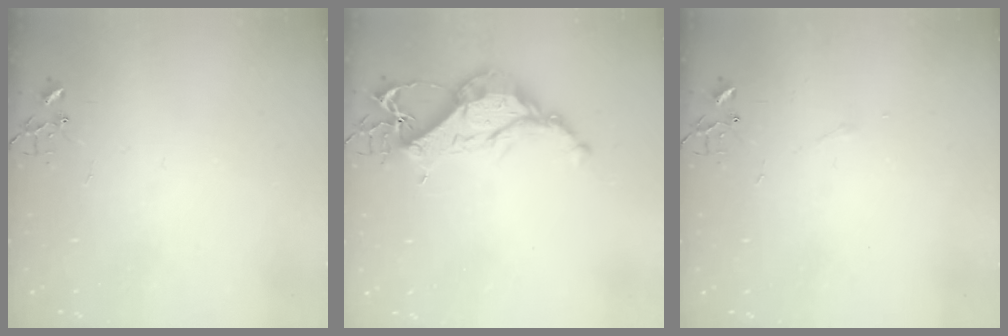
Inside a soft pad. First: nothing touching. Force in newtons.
{"total": 13.8, "press": 13.8, "slide": 1.1}
{"total": 3.3, "press": 3.2, "slide": 0.6}